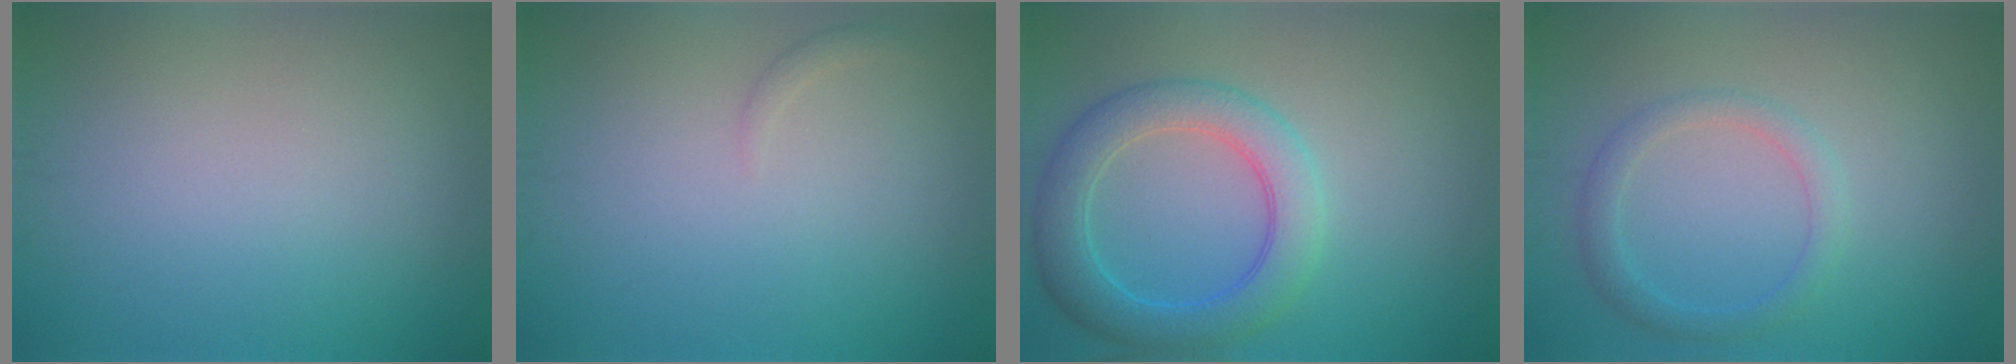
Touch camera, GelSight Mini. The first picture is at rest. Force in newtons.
{"total": 0.6, "press": 0.6, "slide": 0.1}
{"total": 5.2, "press": 5.2, "slide": 0.2}
{"total": 2.2, "press": 2.2, "slide": 0.1}